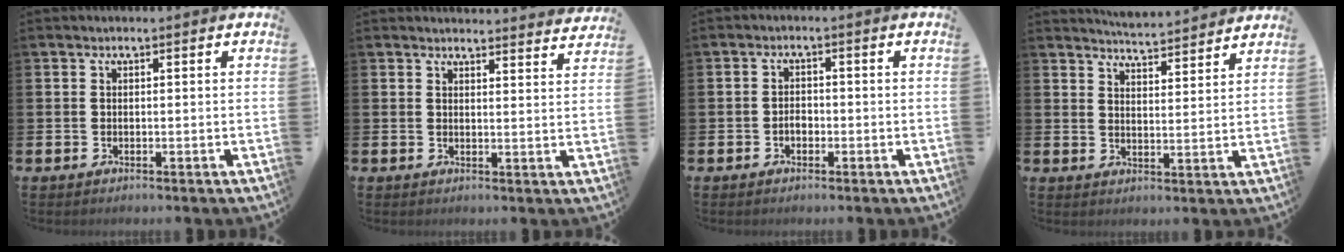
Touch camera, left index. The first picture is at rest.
{"total": 3.0, "force": [3.0, 0.0, -0.1], "torque": [0.006, -0.022, 0.051]}
{"total": 1.7, "force": [-0.7, 1.2, 1.0], "torque": [-0.016, 0.002, -0.015]}
{"total": 5.2, "force": [5.2, -0.1, 0.1], "torque": [-0.011, -0.041, 0.091]}